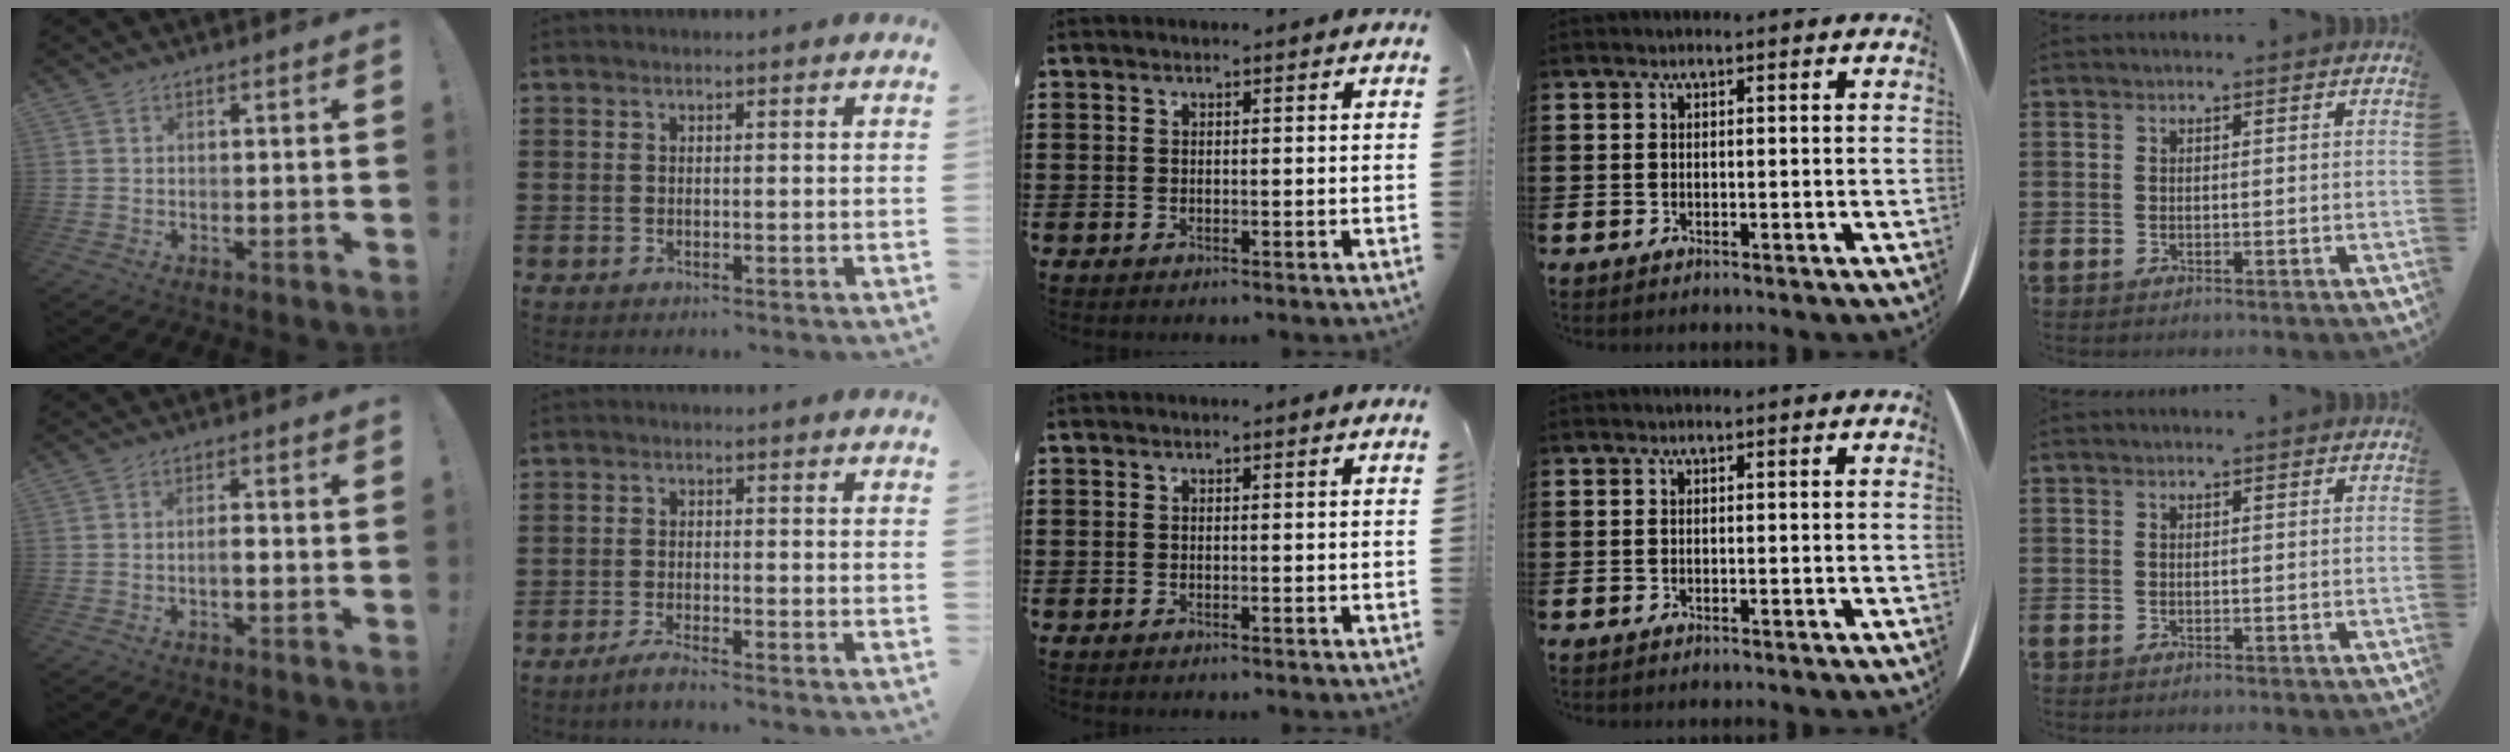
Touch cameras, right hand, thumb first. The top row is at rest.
{"thumb": {"total": 2.7, "force": [-1.1, 0.7, 2.4], "torque": [-0.048, 0.011, -0.019]}, "index": {"total": 2.2, "force": [-2.0, -0.2, 0.9], "torque": [-0.014, 0.003, -0.037]}}